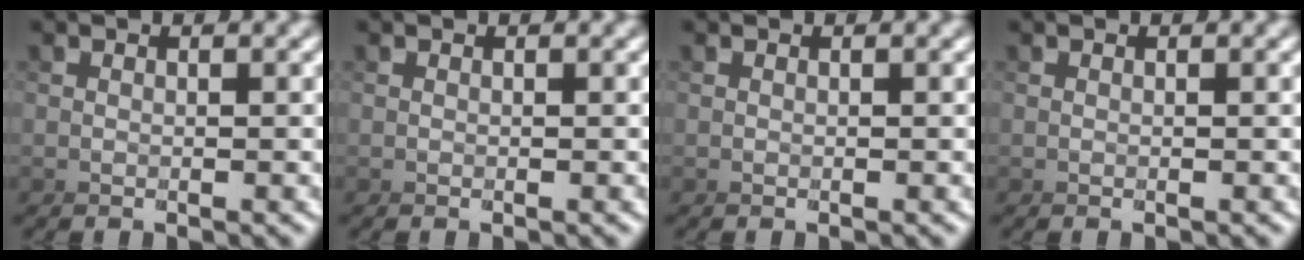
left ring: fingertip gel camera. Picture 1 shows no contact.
{"total": 0.0}
{"total": 0.0}
{"total": 0.0}